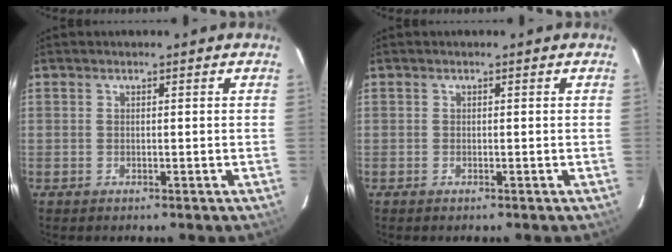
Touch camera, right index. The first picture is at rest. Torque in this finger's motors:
{"motor_torque": [-0.03, -0.02, 0.02, 0.01]}